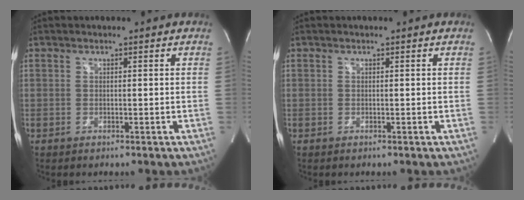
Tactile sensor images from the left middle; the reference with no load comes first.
{"total": 0.0}